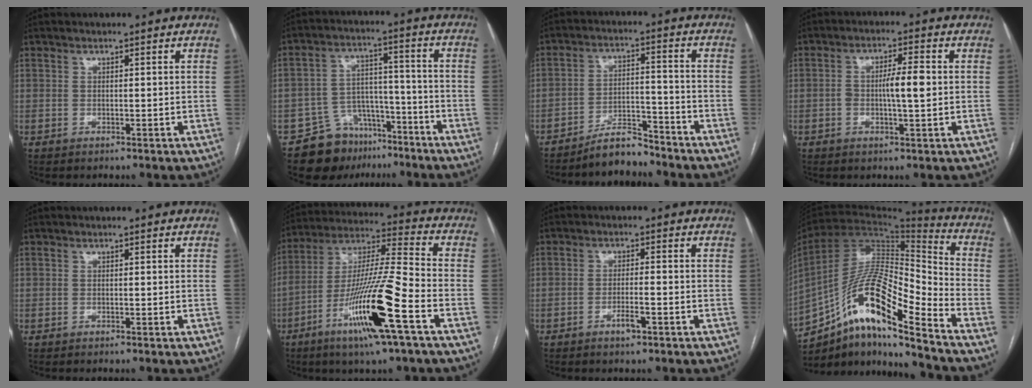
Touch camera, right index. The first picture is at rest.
{"total": 10.5, "force": [-7.7, 6.7, 2.5], "torque": [-0.035, 0.046, -0.120]}
{"total": 6.1, "force": [-5.7, 1.7, 1.6], "torque": [-0.022, 0.008, -0.099]}
{"total": 5.0, "force": [-0.2, 0.8, 4.9], "torque": [-0.088, 0.007, -0.004]}
{"total": 0.0}
{"total": 17.6, "force": [-7.8, 0.2, 15.7], "torque": [-0.314, -0.017, -0.143]}
{"total": 2.9, "force": [-1.7, 0.5, 2.3], "torque": [-0.041, 0.000, -0.028]}
{"total": 18.4, "force": [-11.6, 2.9, 14.0], "torque": [-0.266, 0.018, -0.204]}